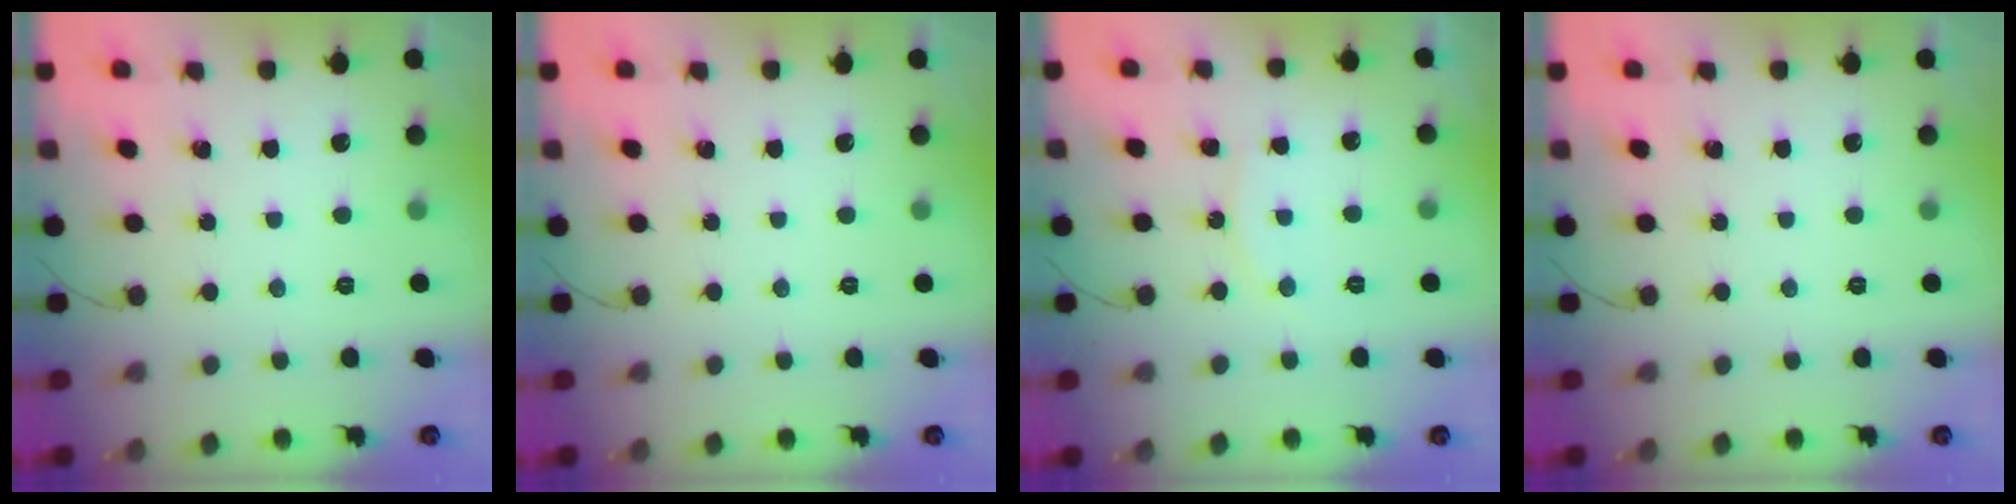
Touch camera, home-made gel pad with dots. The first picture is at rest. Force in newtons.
{"total": 0.0}
{"total": 6.6, "press": 6.6, "slide": 0.1}
{"total": 0.0}